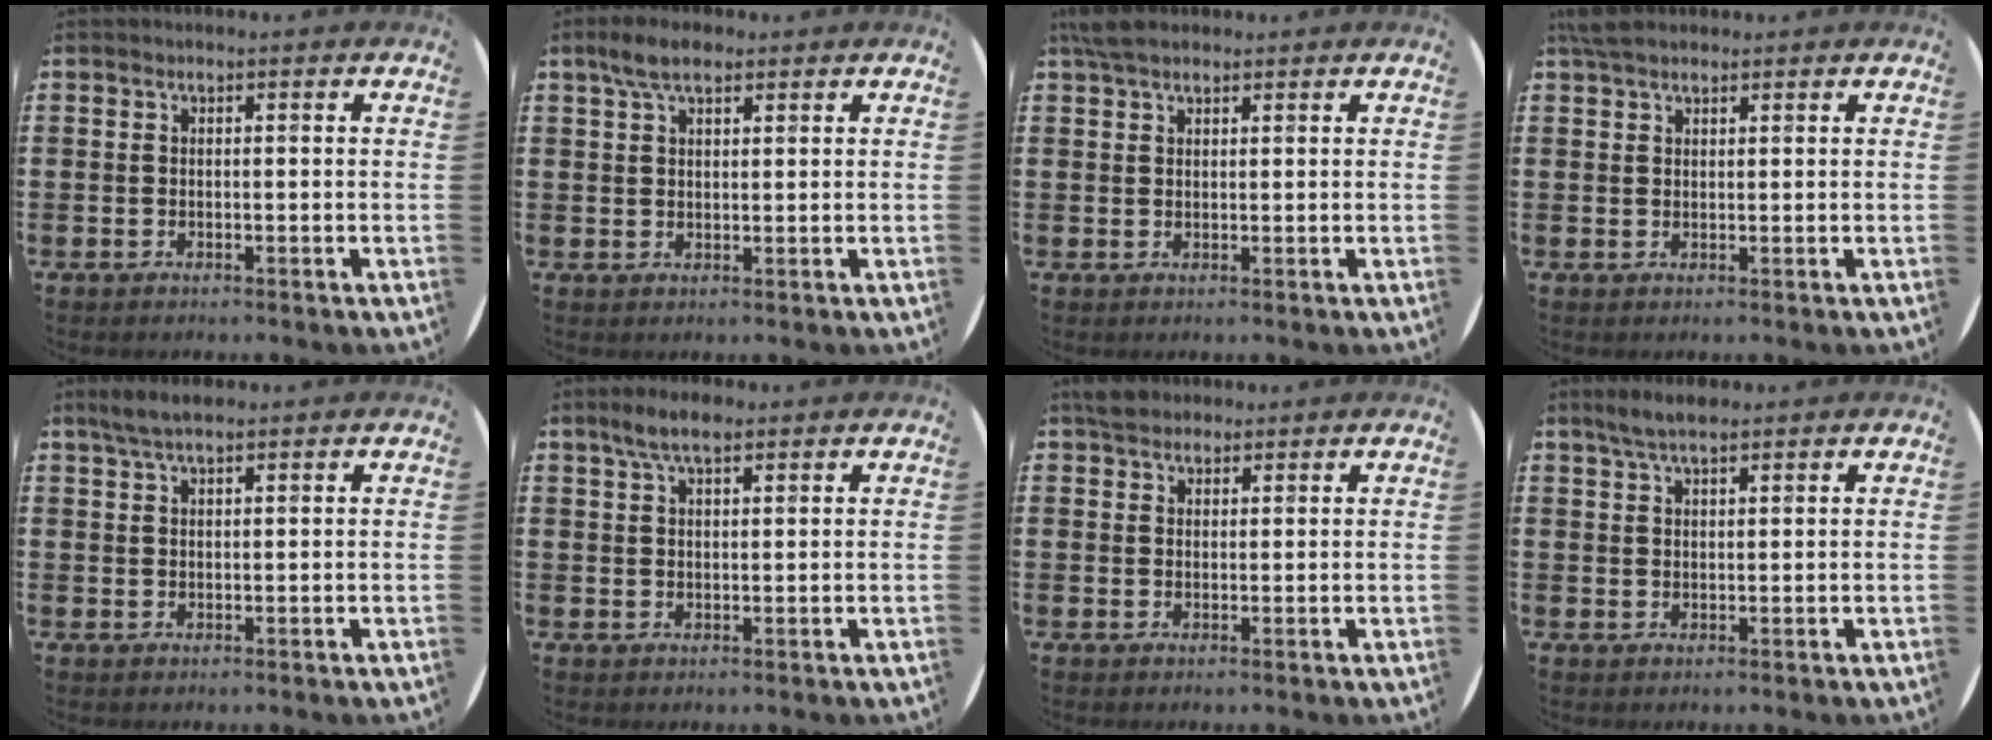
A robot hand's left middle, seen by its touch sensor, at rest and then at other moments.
{"total": 4.5, "force": [3.2, 2.0, 2.5], "torque": [-0.045, 0.006, 0.056]}
{"total": 3.1, "force": [2.5, 1.2, 1.5], "torque": [-0.034, 0.009, 0.046]}
{"total": 2.7, "force": [2.3, 1.0, 1.2], "torque": [-0.027, 0.008, 0.043]}
{"total": 2.8, "force": [2.2, 0.6, 1.7], "torque": [-0.035, 0.006, 0.040]}
{"total": 4.4, "force": [3.2, 1.5, 2.6], "torque": [-0.048, 0.006, 0.055]}
{"total": 2.5, "force": [2.2, 1.1, 0.3], "torque": [-0.002, 0.006, 0.042]}
{"total": 3.4, "force": [2.8, 0.8, 1.7], "torque": [-0.030, 0.000, 0.048]}